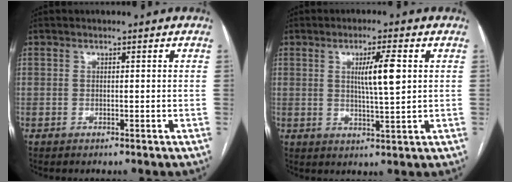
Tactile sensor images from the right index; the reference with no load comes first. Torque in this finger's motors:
{"motor_torque": [0.37, -0.06, 0.15, 0.10]}